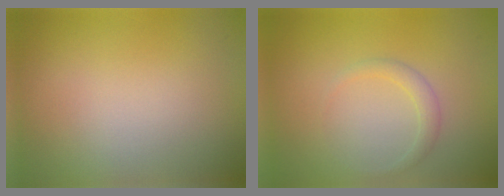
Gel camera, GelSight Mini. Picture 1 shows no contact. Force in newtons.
{"total": 1.2, "press": 1.2, "slide": 0.1}